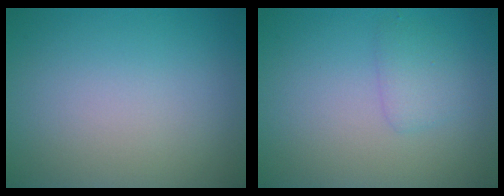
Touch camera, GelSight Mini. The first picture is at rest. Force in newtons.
{"total": 1.6, "press": 1.6, "slide": 0.1}